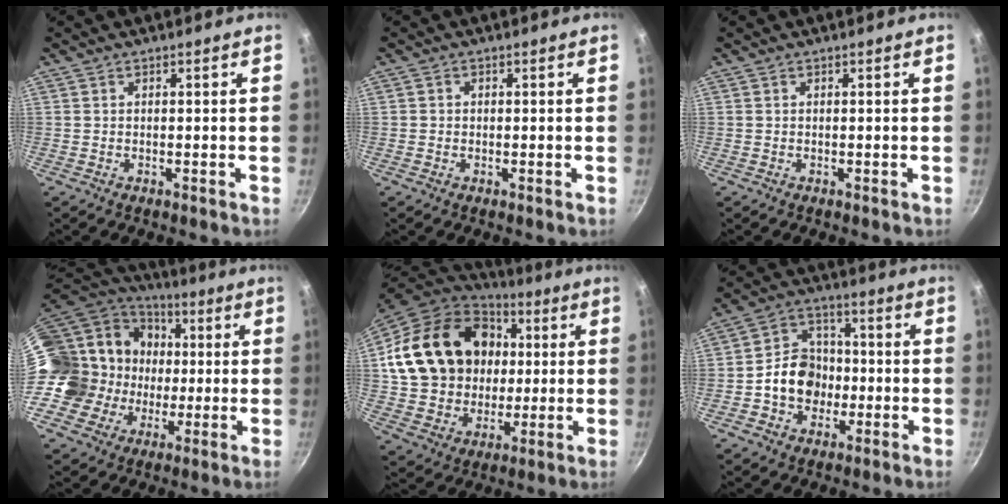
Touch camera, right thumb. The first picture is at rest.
{"total": 0.7, "force": [-0.1, 0.7, 0.2], "torque": [-0.001, 0.002, -0.003]}
{"total": 0.0}
{"total": 21.7, "force": [0.4, 18.9, 10.7], "torque": [-0.181, 0.048, 0.015]}
{"total": 25.0, "force": [4.3, 20.1, 14.2], "torque": [-0.238, 0.022, 0.088]}
{"total": 11.0, "force": [-1.9, 9.2, 5.7], "torque": [-0.058, 0.030, -0.044]}